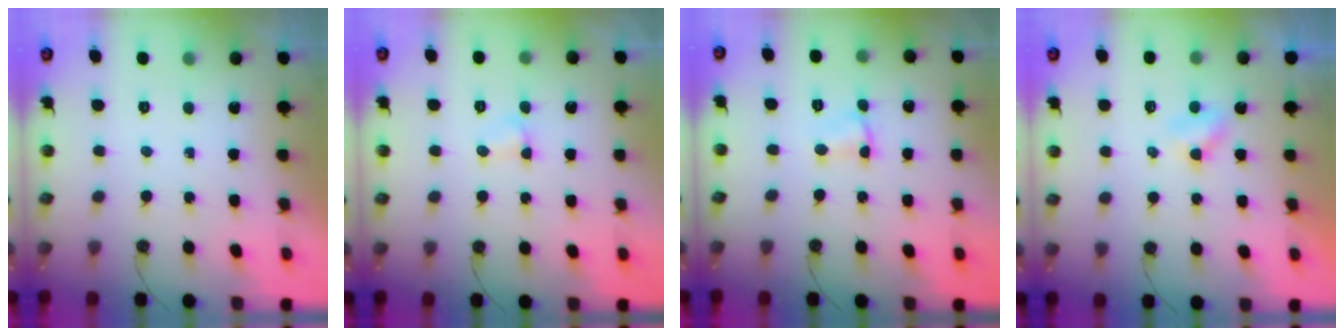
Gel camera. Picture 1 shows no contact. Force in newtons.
{"total": 2.5, "press": 2.5, "slide": 0.5}
{"total": 2.7, "press": 2.7, "slide": 0.5}
{"total": 2.4, "press": 2.4, "slide": 0.6}